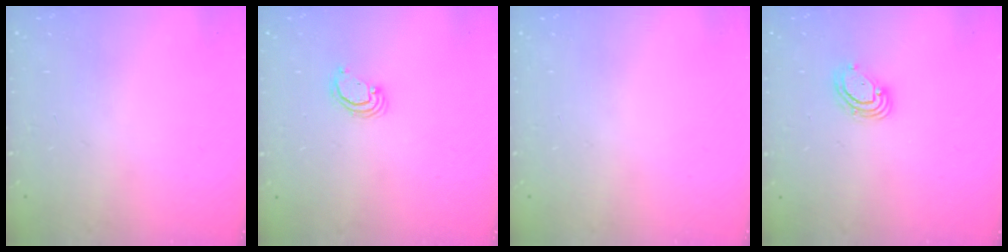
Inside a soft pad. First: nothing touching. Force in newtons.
{"total": 2.4, "press": 2.4, "slide": 0.3}
{"total": 0.0}
{"total": 5.0, "press": 4.9, "slide": 0.5}